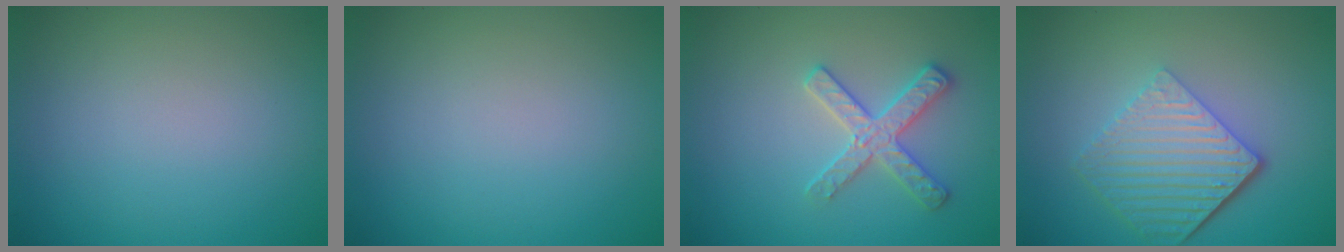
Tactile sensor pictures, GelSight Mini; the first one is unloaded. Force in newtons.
{"total": 0.0}
{"total": 2.9, "press": 2.9, "slide": 0.1}
{"total": 5.8, "press": 4.2, "slide": 4.0}